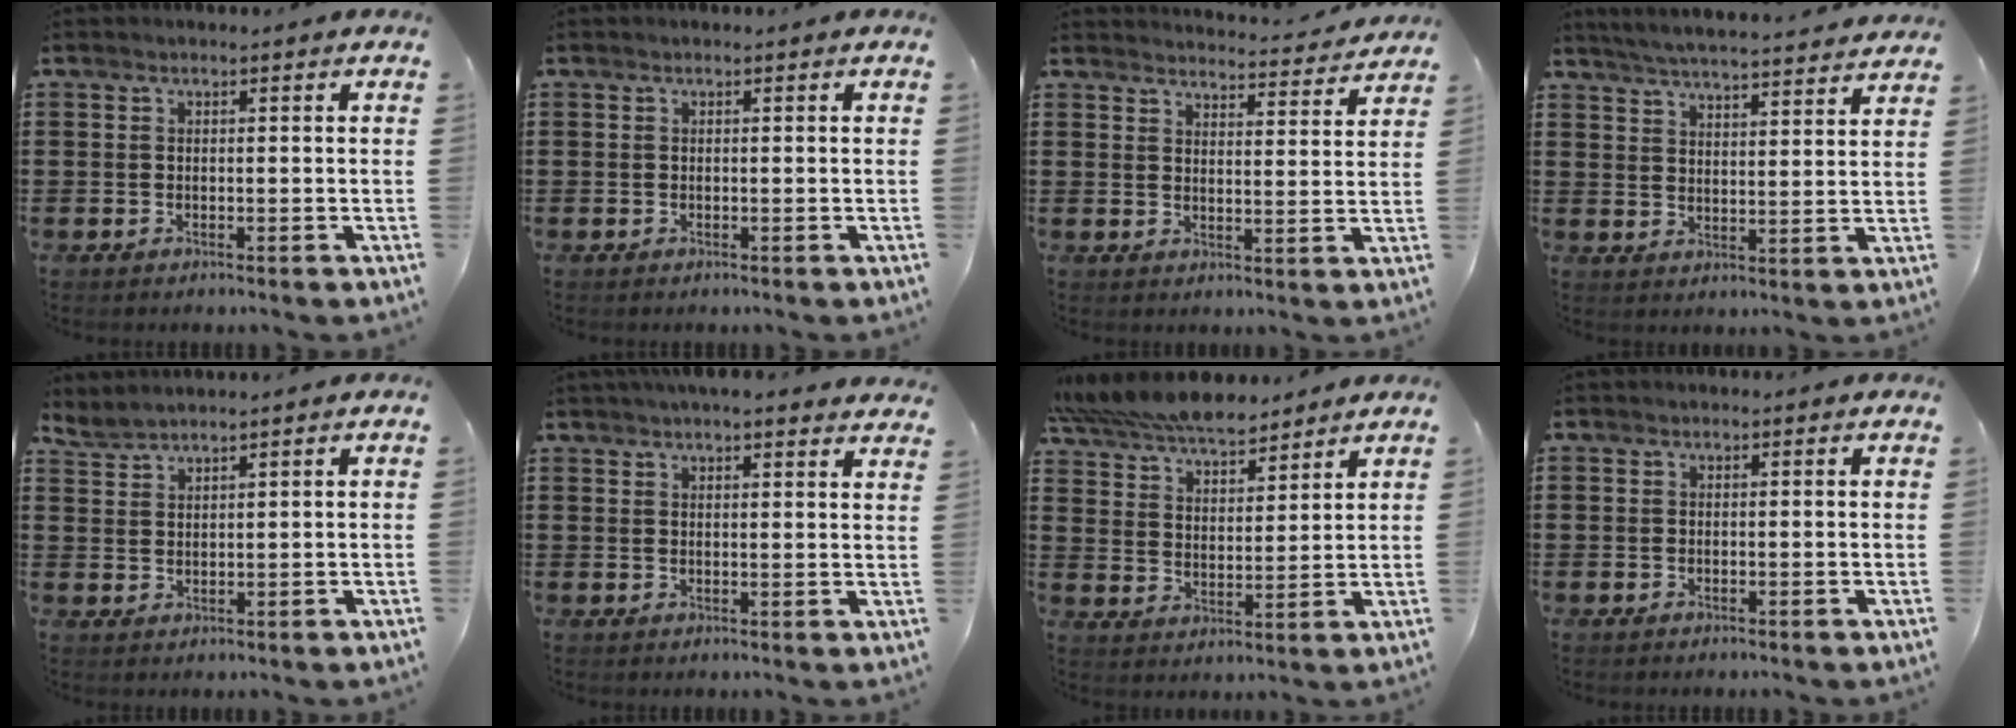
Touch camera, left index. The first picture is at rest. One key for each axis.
{"total": 0.0}
{"total": 3.6, "fx": 3.6, "fy": -0.2, "fz": 0.1, "tx": -0.010, "ty": -0.029, "tz": 0.060}
{"total": 5.1, "fx": 5.0, "fy": -0.6, "fz": 0.9, "tx": -0.038, "ty": -0.033, "tz": 0.086}
{"total": 2.3, "fx": 2.3, "fy": -0.1, "fz": 0.1, "tx": -0.010, "ty": -0.003, "tz": 0.046}
{"total": 3.7, "fx": 3.5, "fy": 0.2, "fz": 1.1, "tx": -0.031, "ty": -0.006, "tz": 0.066}
{"total": 7.9, "fx": 7.5, "fy": 0.9, "fz": 2.4, "tx": -0.077, "ty": -0.030, "tz": 0.137}
{"total": 0.0}